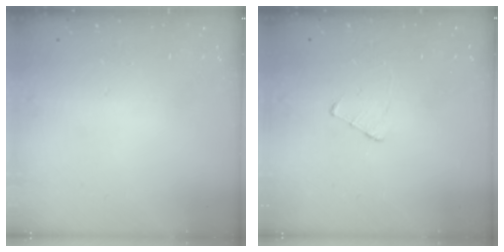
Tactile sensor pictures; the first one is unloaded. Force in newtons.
{"total": 2.9, "press": 2.8, "slide": 0.3}